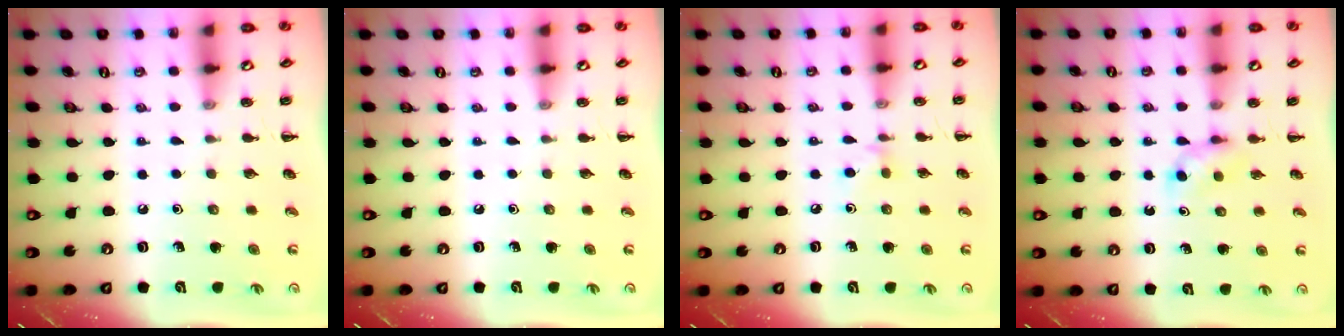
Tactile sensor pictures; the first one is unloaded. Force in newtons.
{"total": 0.0}
{"total": 3.6, "press": 3.4, "slide": 1.3}
{"total": 3.0, "press": 2.7, "slide": 1.1}